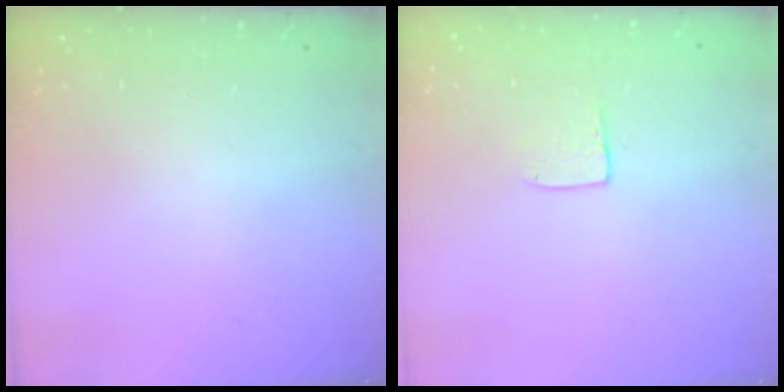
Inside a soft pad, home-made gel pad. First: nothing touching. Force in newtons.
{"total": 5.8, "press": 5.8, "slide": 0.4}